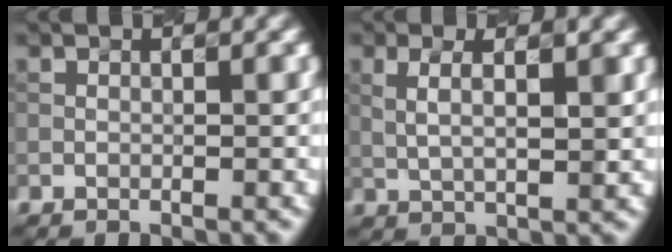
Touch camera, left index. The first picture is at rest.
{"total": 3.3, "force": [1.1, 0.9, 3.0], "torque": [-0.051, 0.002, 0.023]}